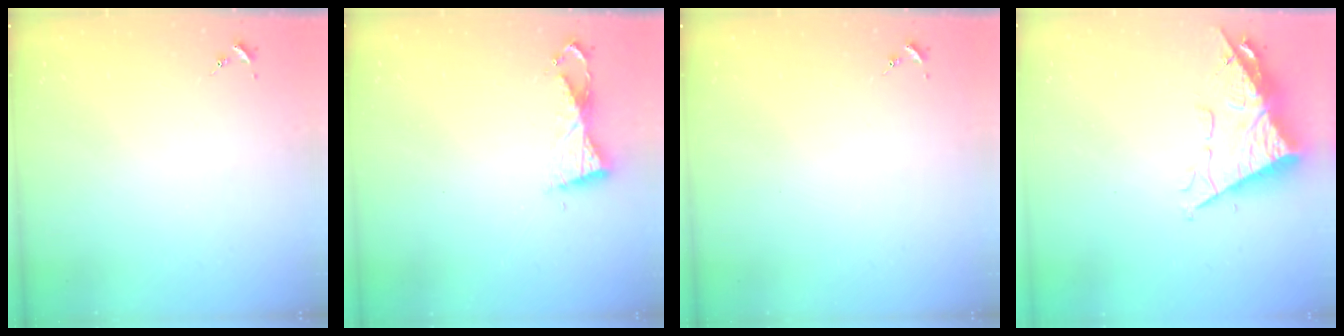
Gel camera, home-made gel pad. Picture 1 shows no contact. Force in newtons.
{"total": 6.2, "press": 6.1, "slide": 0.6}
{"total": 0.0}
{"total": 13.0, "press": 12.9, "slide": 1.4}